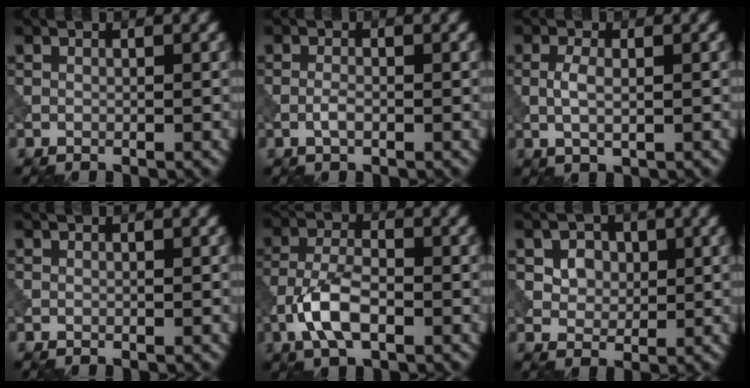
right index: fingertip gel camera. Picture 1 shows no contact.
{"total": 1.1, "force": [-0.5, 0.4, 1.0], "torque": [-0.023, 0.000, -0.012]}
{"total": 2.1, "force": [-0.2, 0.9, 1.9], "torque": [-0.042, -0.001, -0.003]}
{"total": 0.0}
{"total": 4.8, "force": [-2.0, 2.2, 3.8], "torque": [-0.076, 0.004, -0.045]}
{"total": 5.0, "force": [2.2, 3.7, 2.6], "torque": [-0.055, 0.012, 0.030]}